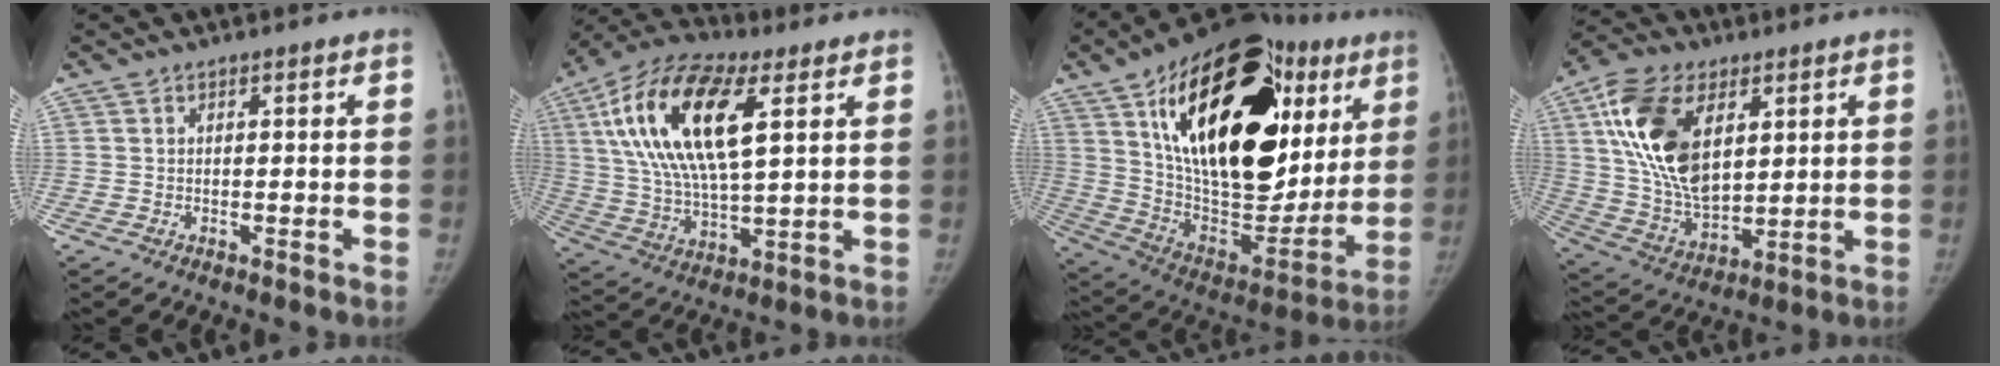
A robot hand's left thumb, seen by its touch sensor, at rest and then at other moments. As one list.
[{"total": 21.6, "force": [7.1, 8.8, 18.4], "torque": [-0.355, -0.001, 0.125]}, {"total": 39.6, "force": [14.4, 20.3, 30.8], "torque": [-0.455, 0.014, 0.244]}, {"total": 19.6, "force": [6.3, 11.4, 14.7], "torque": [-0.258, -0.020, 0.122]}]